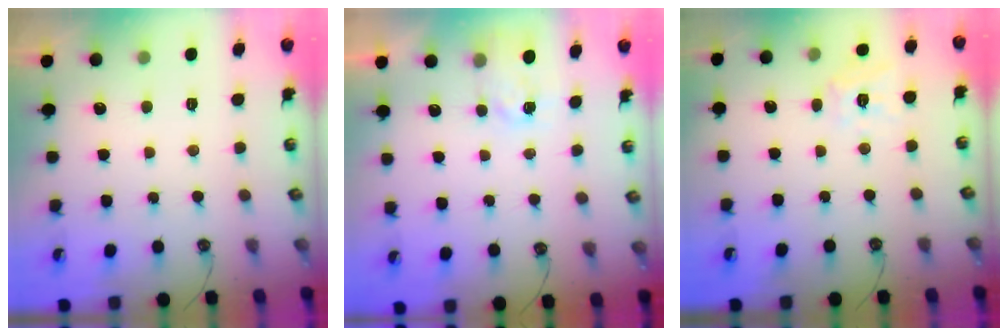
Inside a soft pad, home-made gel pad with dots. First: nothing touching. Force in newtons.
{"total": 3.0, "press": 2.9, "slide": 0.3}
{"total": 10.3, "press": 10.3, "slide": 1.0}